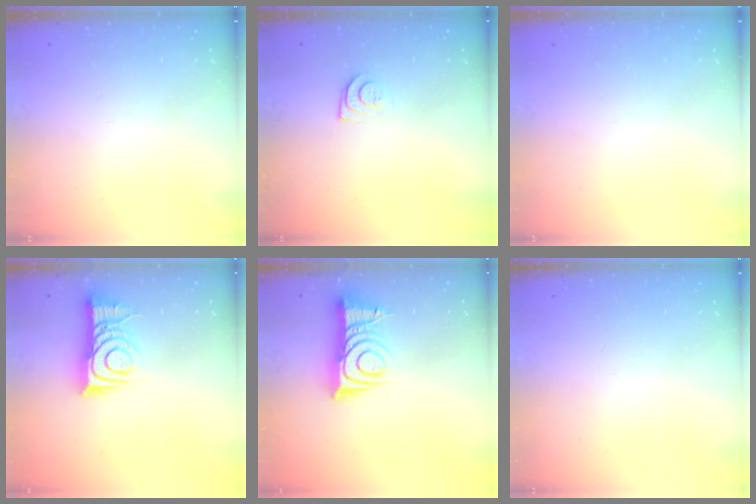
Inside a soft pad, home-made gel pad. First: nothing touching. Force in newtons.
{"total": 7.9, "press": 7.8, "slide": 0.7}
{"total": 1.5, "press": 1.5, "slide": 0.1}
{"total": 10.6, "press": 10.6, "slide": 1.0}
{"total": 11.0, "press": 11.0, "slide": 0.6}
{"total": 0.0}